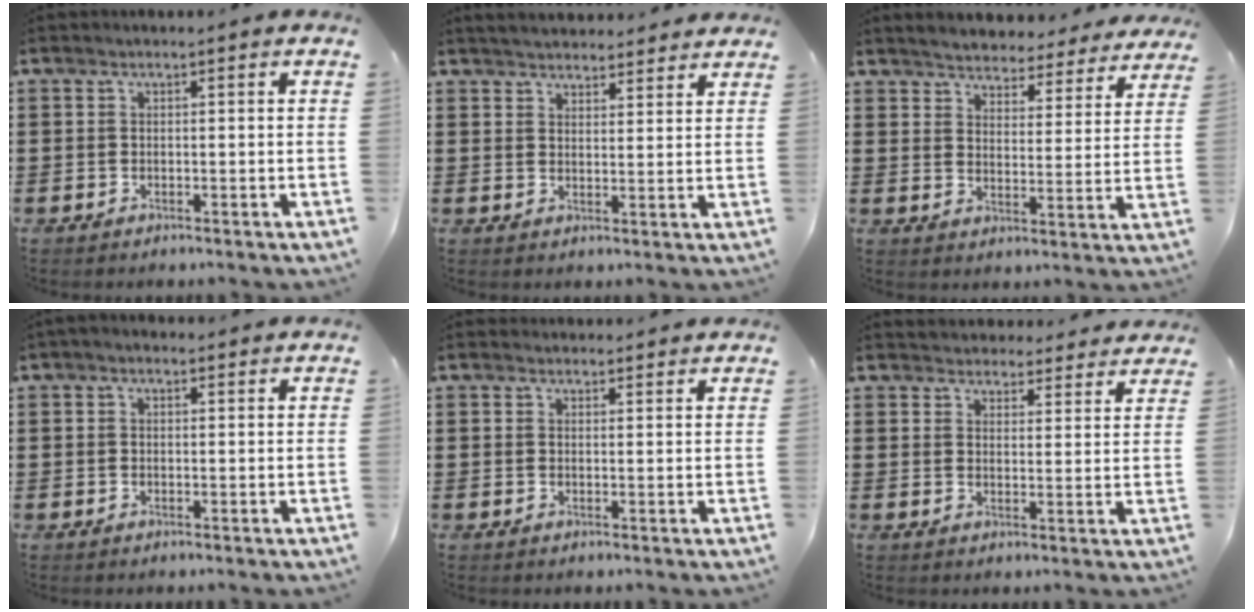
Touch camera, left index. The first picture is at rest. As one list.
[{"total": 3.2, "force": [3.2, 0.3, 0.2], "torque": [-0.013, -0.011, 0.059]}, {"total": 4.1, "force": [4.1, 0.1, -0.1], "torque": [-0.023, -0.030, 0.068]}, {"total": 1.1, "force": [0.6, 0.5, 0.7], "torque": [-0.014, 0.005, 0.011]}, {"total": 1.6, "force": [1.5, 0.4, 0.1], "torque": [-0.005, 0.002, 0.030]}, {"total": 3.6, "force": [3.5, 0.7, -0.1], "torque": [-0.003, -0.016, 0.063]}]